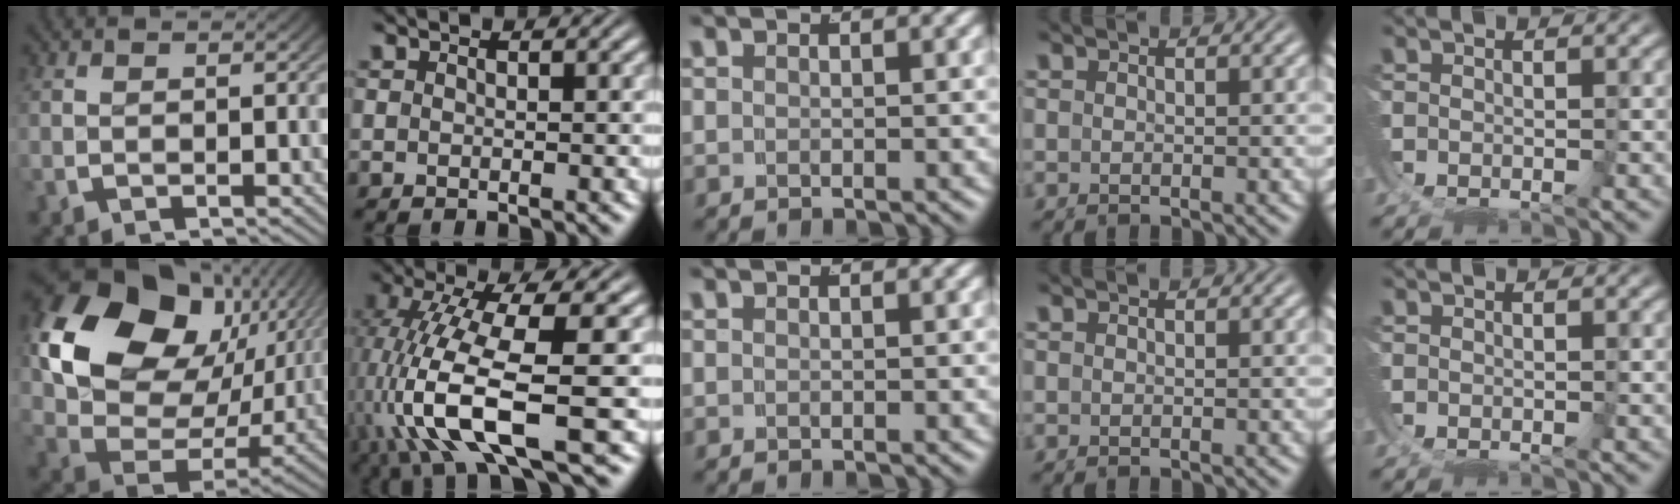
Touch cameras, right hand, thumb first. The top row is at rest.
{"thumb": {"total": 17.8, "force": [2.7, 12.4, 12.6], "torque": [-0.244, -0.022, 0.048]}, "index": {"total": 9.8, "force": [-2.1, 3.9, 8.8], "torque": [-0.192, -0.034, -0.012]}}